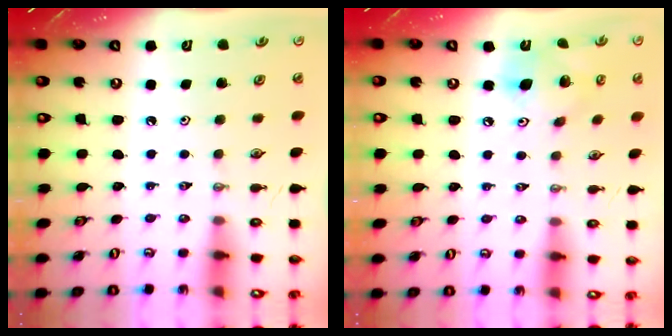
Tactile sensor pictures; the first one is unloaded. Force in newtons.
{"total": 13.6, "press": 13.3, "slide": 3.0}